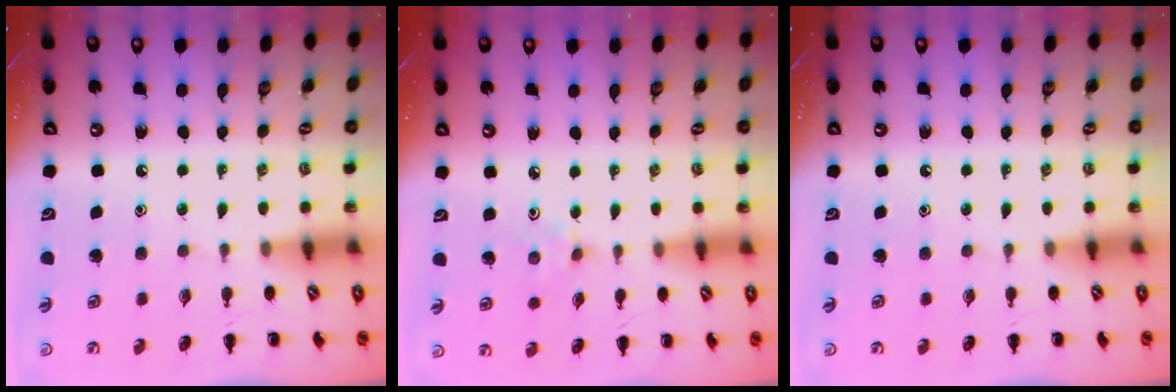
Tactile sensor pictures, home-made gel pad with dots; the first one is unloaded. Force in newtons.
{"total": 2.0, "press": 1.9, "slide": 0.7}
{"total": 0.0}